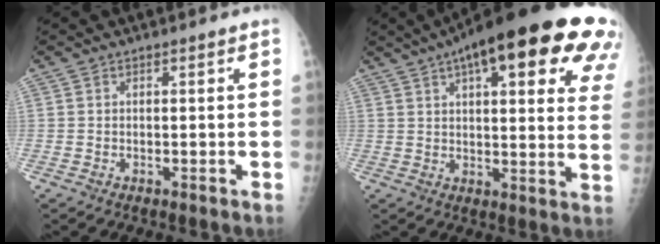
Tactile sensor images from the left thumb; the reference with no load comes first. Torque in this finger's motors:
{"motor_torque": [1.35, 0.32, 1.78, -0.99, 0.14]}